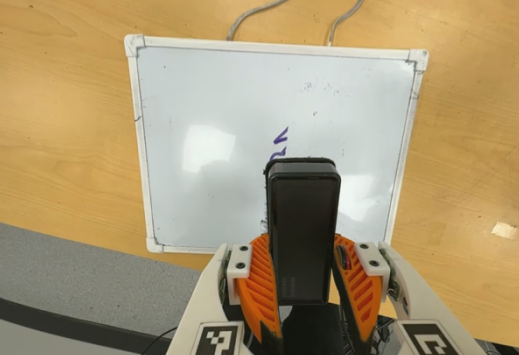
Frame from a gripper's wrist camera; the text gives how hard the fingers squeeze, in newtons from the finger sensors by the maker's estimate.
{"total": 6.8, "left": 6.0, "right": 7.6}